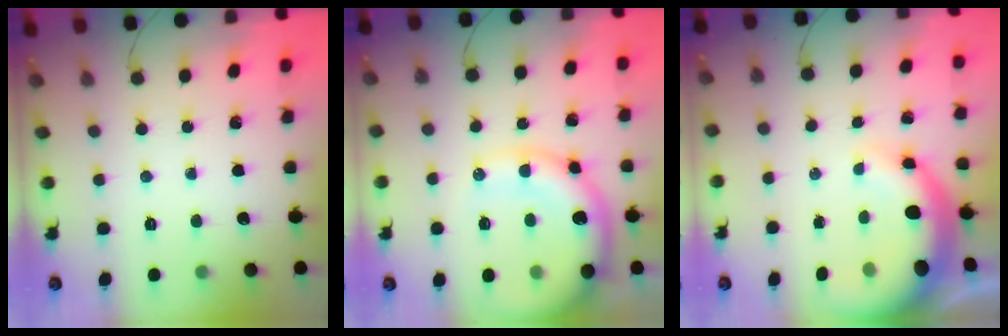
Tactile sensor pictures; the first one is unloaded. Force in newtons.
{"total": 16.3, "press": 15.9, "slide": 3.5}
{"total": 7.7, "press": 7.4, "slide": 1.9}